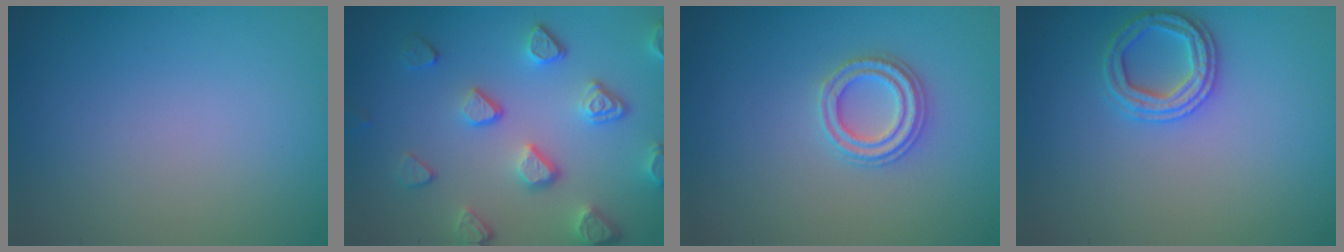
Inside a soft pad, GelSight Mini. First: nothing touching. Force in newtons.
{"total": 5.0, "press": 4.0, "slide": 2.9}
{"total": 2.4, "press": 2.4, "slide": 0.2}
{"total": 2.4, "press": 2.4, "slide": 0.1}